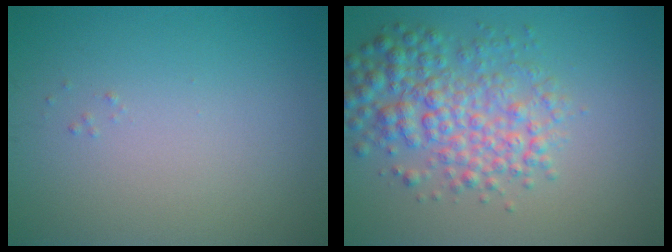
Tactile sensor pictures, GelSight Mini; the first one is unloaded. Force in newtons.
{"total": 5.5, "press": 5.5, "slide": 0.1}